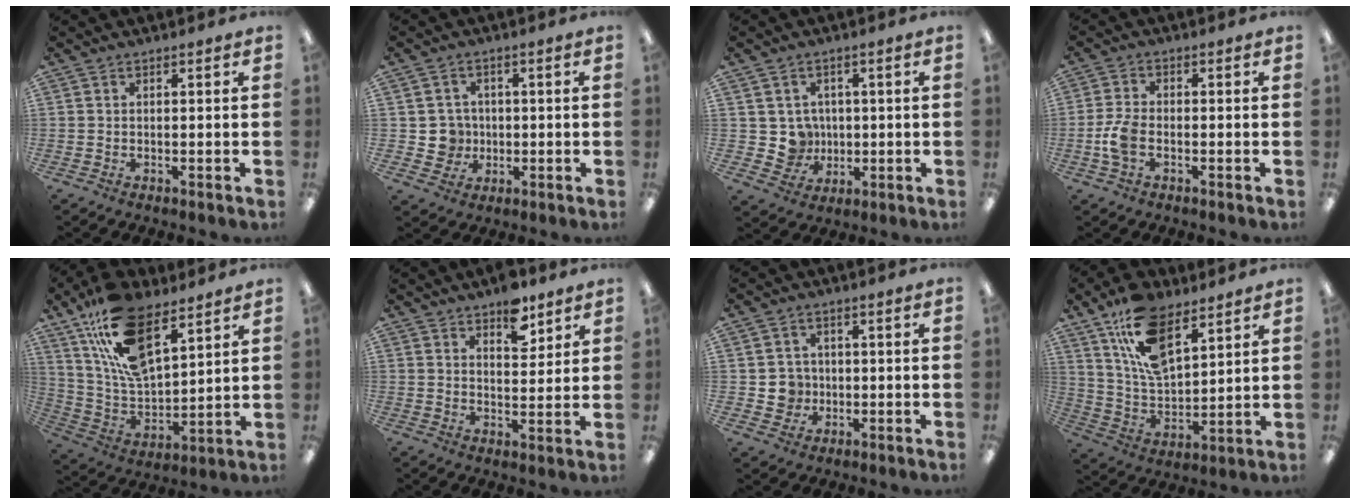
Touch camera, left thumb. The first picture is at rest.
{"total": 5.5, "force": [-0.3, 5.3, 1.2], "torque": [-0.017, 0.009, -0.003]}
{"total": 6.0, "force": [0.8, 5.9, 0.8], "torque": [-0.019, 0.002, 0.022]}
{"total": 6.0, "force": [-1.5, 3.5, 4.6], "torque": [-0.101, 0.005, -0.029]}
{"total": 19.2, "force": [11.8, 9.0, 12.3], "torque": [-0.249, -0.056, 0.211]}
{"total": 7.8, "force": [5.5, 3.9, 3.9], "torque": [-0.035, -0.032, 0.092]}
{"total": 5.1, "force": [-0.4, 4.9, 1.2], "torque": [-0.013, 0.008, -0.006]}
{"total": 16.2, "force": [10.0, 8.0, 9.9], "torque": [-0.187, -0.032, 0.186]}